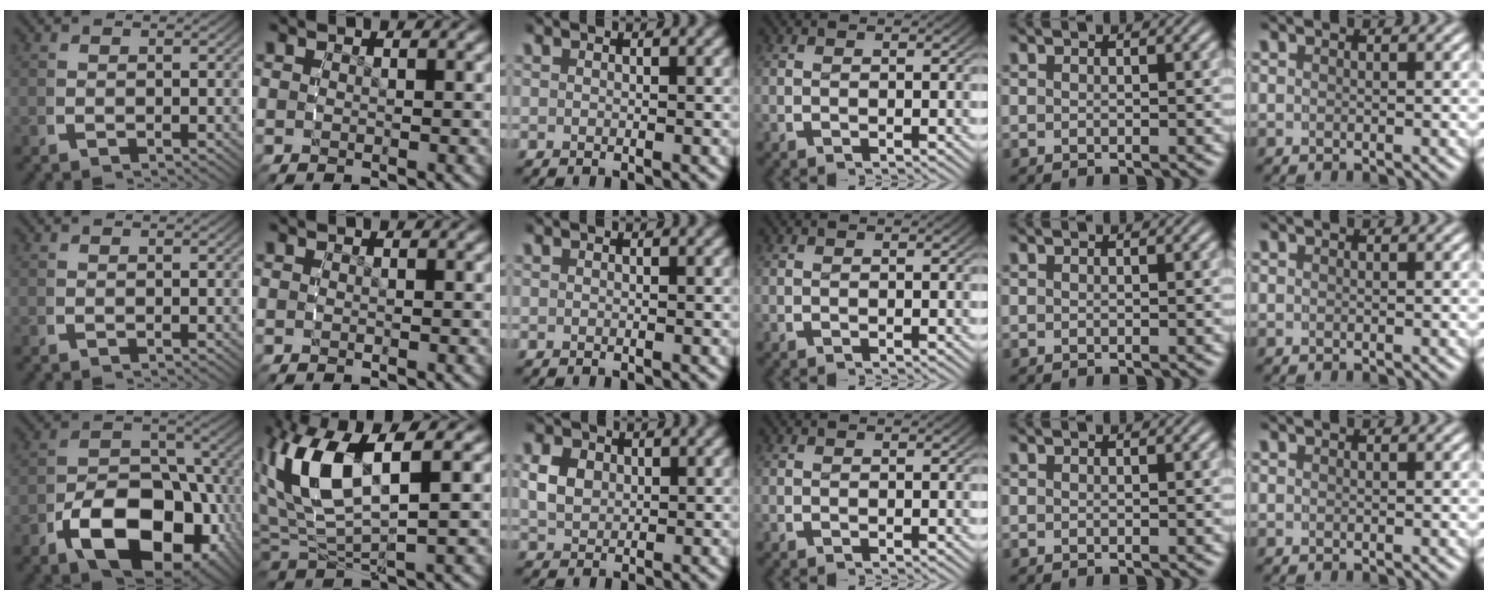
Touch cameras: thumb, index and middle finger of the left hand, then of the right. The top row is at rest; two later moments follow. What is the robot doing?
{"motion": "grasp_and_lifting", "object": "bowl"}